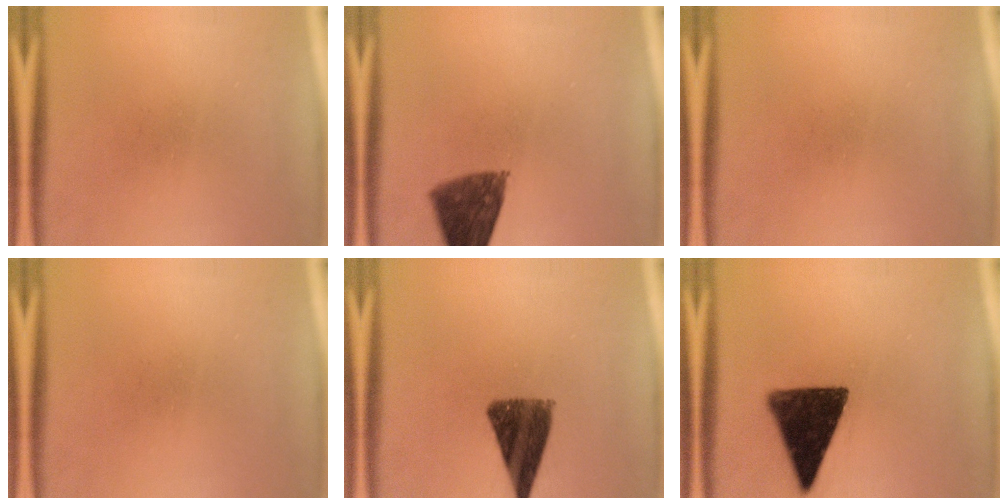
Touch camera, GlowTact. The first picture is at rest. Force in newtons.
{"total": 9.4}
{"total": 0.0}
{"total": 0.0}
{"total": 10.3}
{"total": 14.3}